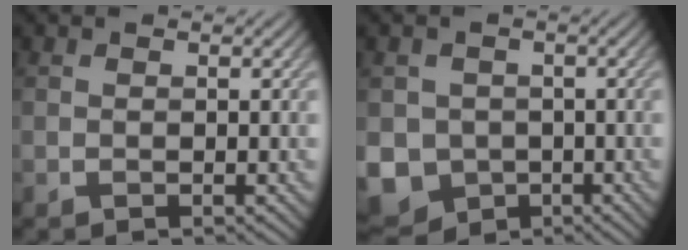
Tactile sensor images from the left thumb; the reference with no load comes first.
{"total": 7.3, "force": [-2.0, 6.5, 2.8], "torque": [-0.078, -0.028, -0.045]}